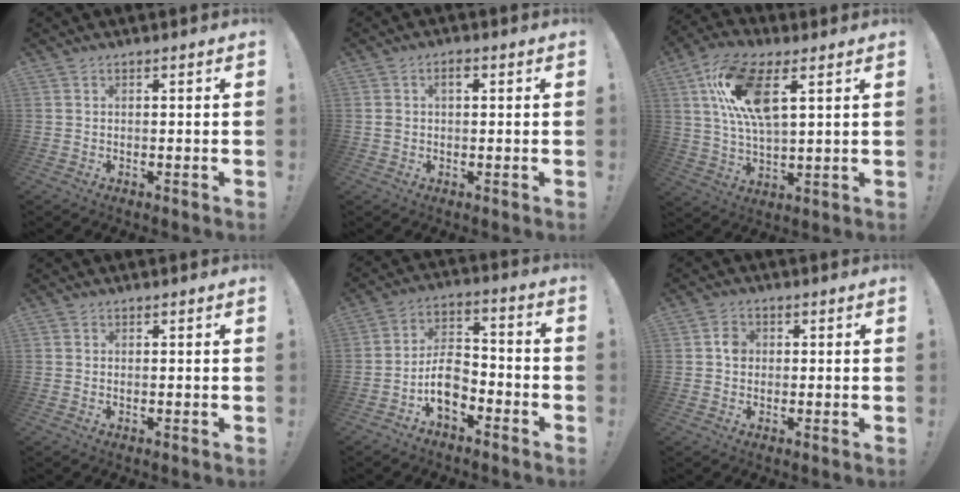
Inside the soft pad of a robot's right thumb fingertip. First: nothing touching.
{"total": 2.6, "force": [0.6, 1.6, 2.0], "torque": [-0.031, 0.006, 0.007]}
{"total": 16.7, "force": [6.3, 7.2, 13.7], "torque": [-0.267, -0.007, 0.110]}
{"total": 0.0}
{"total": 10.1, "force": [-5.2, 6.5, 5.8], "torque": [-0.100, 0.035, -0.086]}
{"total": 3.5, "force": [-0.1, 2.9, 1.8], "torque": [-0.017, 0.004, -0.006]}